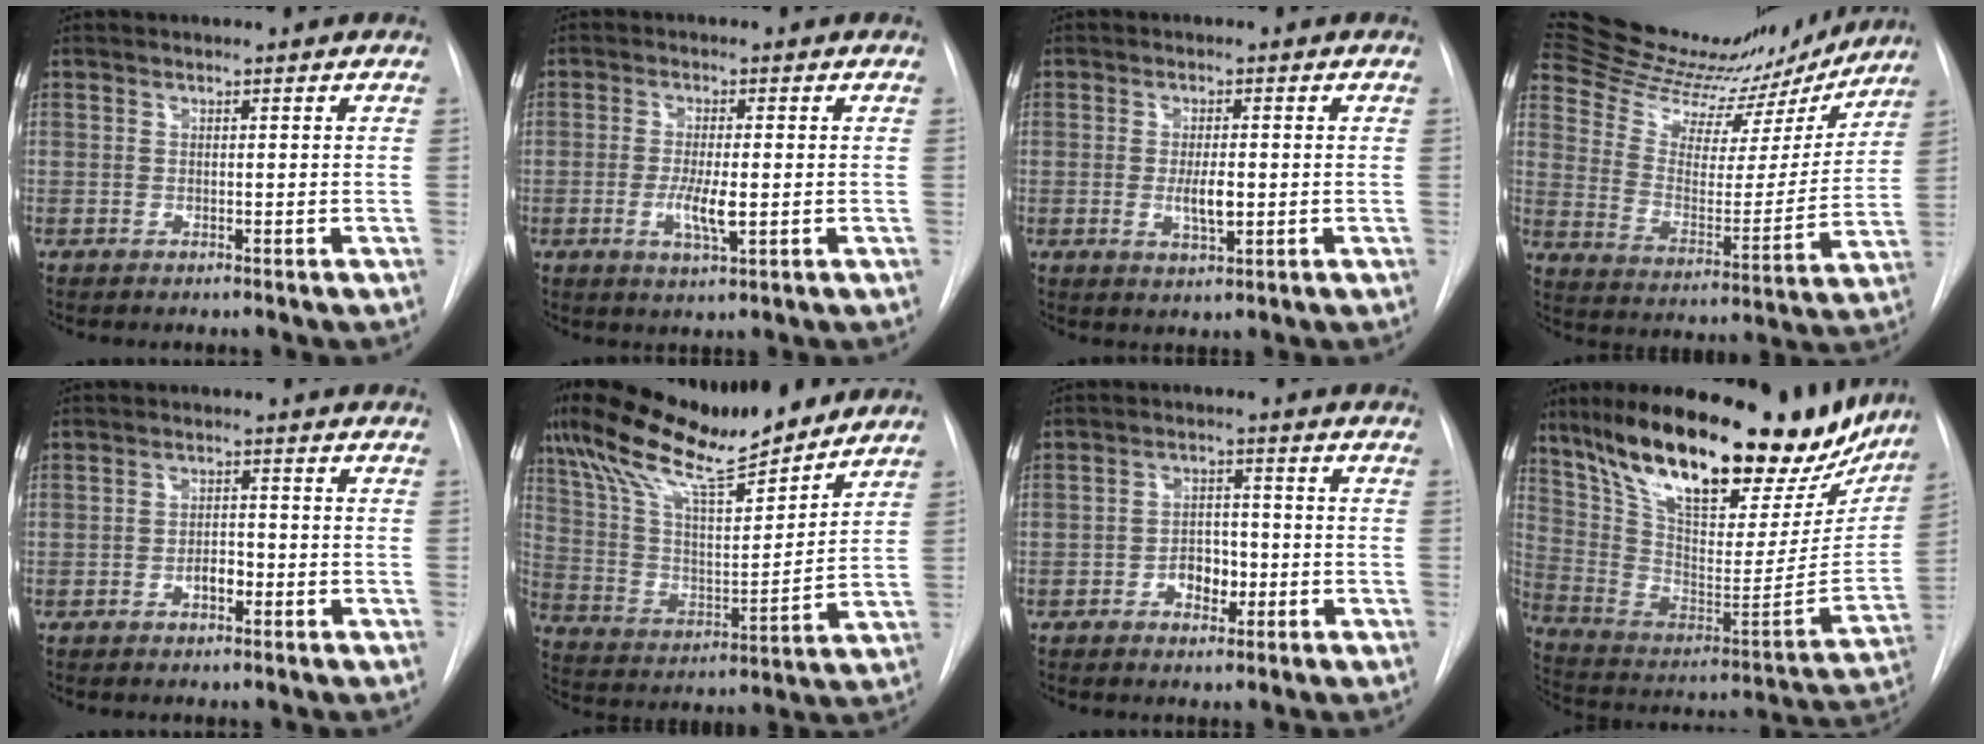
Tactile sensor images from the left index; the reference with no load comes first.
{"total": 4.5, "force": [-0.8, 0.9, 4.4], "torque": [-0.087, -0.008, -0.012]}
{"total": 3.7, "force": [-0.4, 1.1, 3.5], "torque": [-0.064, -0.005, -0.004]}
{"total": 23.2, "force": [21.4, 6.1, 6.5], "torque": [-0.098, -0.023, 0.312]}
{"total": 2.5, "force": [-1.2, 1.2, 1.9], "torque": [-0.027, 0.006, -0.018]}
{"total": 20.0, "force": [15.9, 3.3, 11.7], "torque": [-0.210, 0.021, 0.282]}
{"total": 4.3, "force": [-1.6, 2.8, 2.9], "torque": [-0.043, 0.008, -0.023]}
{"total": 31.1, "force": [23.1, 9.8, 18.4], "torque": [-0.305, -0.007, 0.349]}